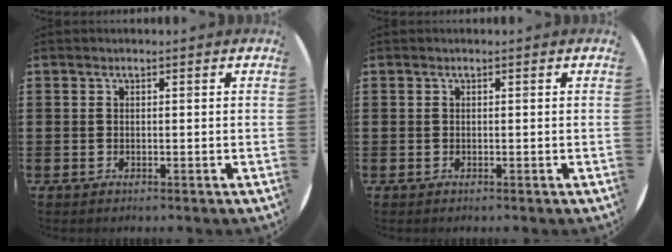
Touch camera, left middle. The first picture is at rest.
{"total": 0.0}